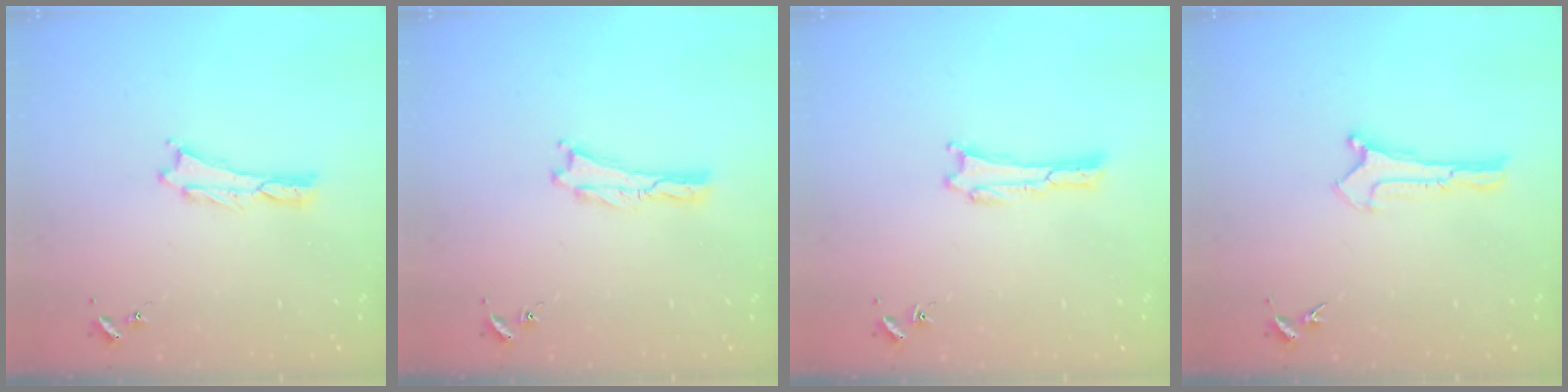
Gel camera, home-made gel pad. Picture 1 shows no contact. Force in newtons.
{"total": 0.0}
{"total": 0.0}
{"total": 0.0}